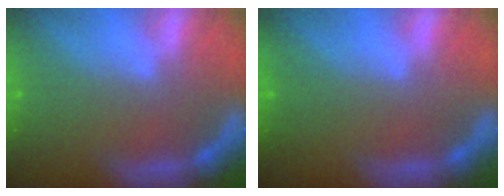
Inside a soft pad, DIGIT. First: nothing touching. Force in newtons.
{"total": 0.0}